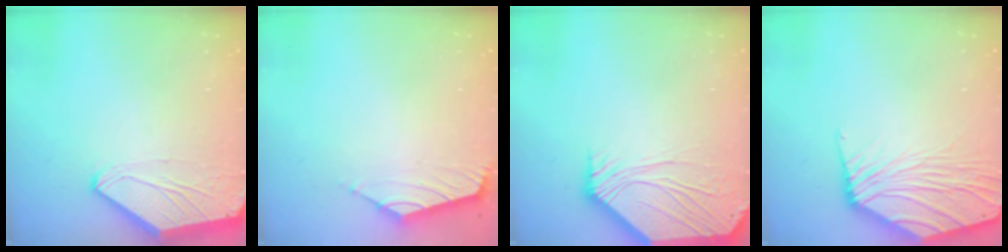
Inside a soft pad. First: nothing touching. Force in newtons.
{"total": 1.6, "press": 1.4, "slide": 0.7}
{"total": 6.8, "press": 6.7, "slide": 0.9}
{"total": 10.0, "press": 9.9, "slide": 1.3}